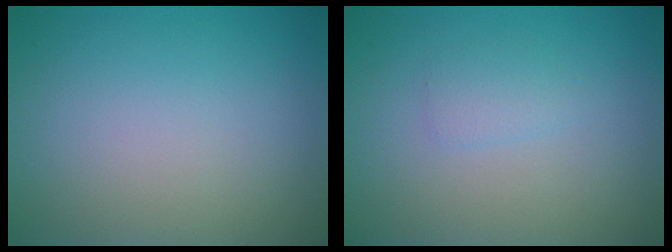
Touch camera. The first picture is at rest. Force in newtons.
{"total": 1.1, "press": 1.1, "slide": 0.0}